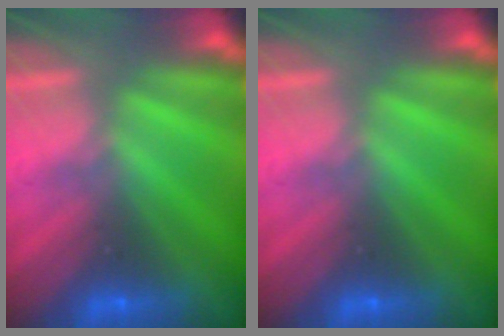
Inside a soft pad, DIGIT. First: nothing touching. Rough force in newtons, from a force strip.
{"total": 0.0}